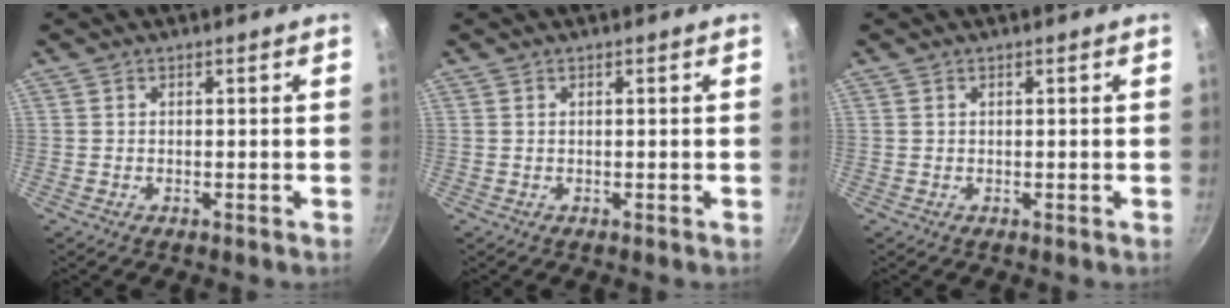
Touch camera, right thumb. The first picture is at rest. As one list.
[{"total": 0.0}, {"total": 0.0}]